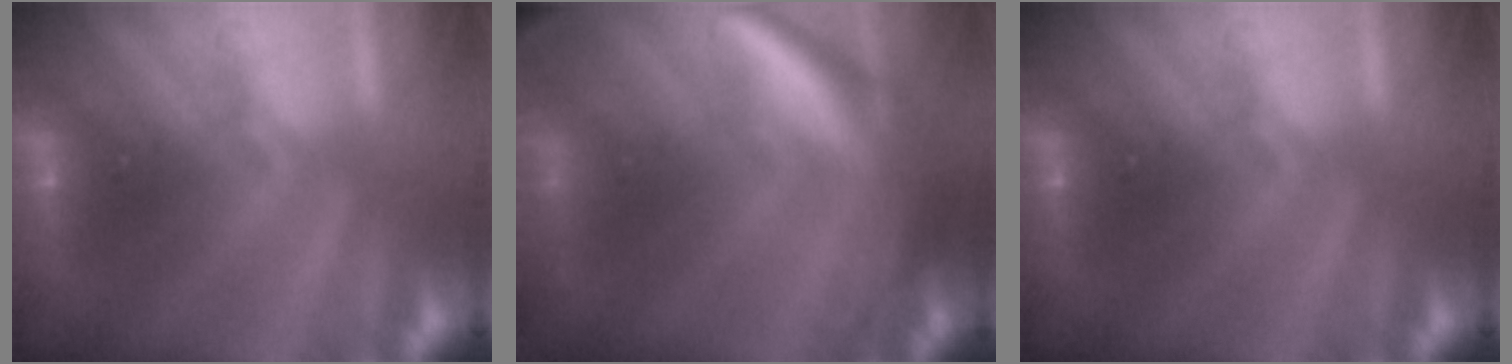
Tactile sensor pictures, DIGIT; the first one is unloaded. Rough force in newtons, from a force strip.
{"total": 9.5}
{"total": 0.0}